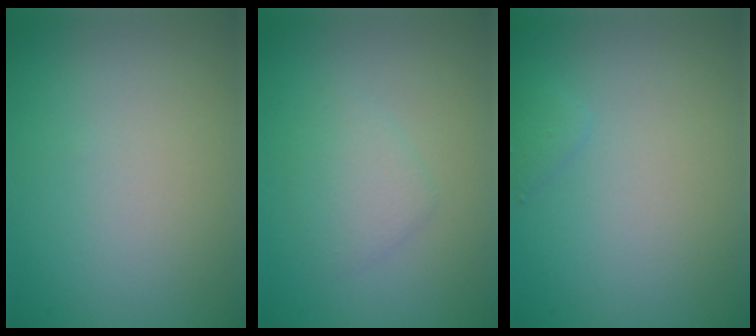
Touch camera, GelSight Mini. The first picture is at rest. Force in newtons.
{"total": 2.0, "press": 2.0, "slide": 0.1}
{"total": 0.8, "press": 0.8, "slide": 0.0}